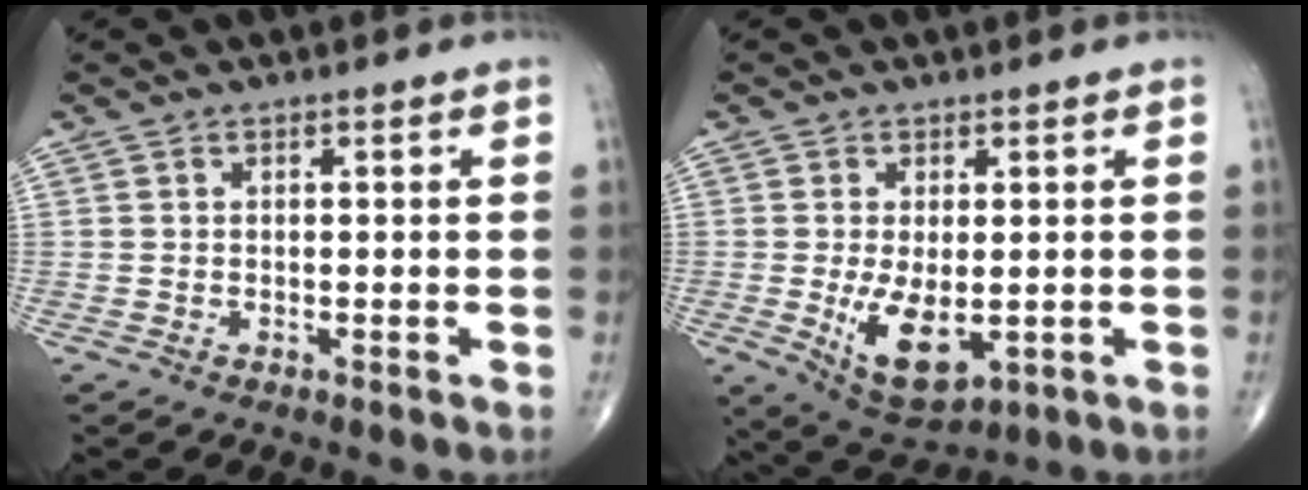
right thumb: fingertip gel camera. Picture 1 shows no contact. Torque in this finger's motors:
{"motor_torque": [-0.12, 0.60, 0.72, 0.52, 0.27]}